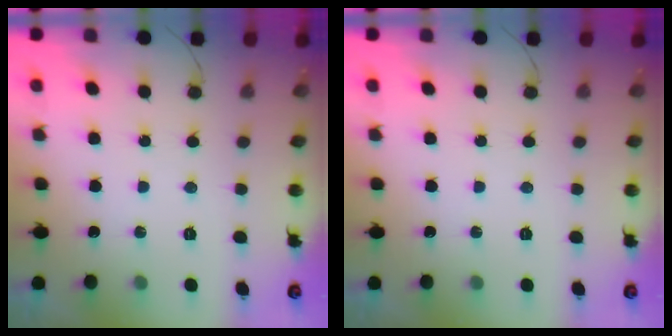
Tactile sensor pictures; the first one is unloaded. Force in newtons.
{"total": 0.0}